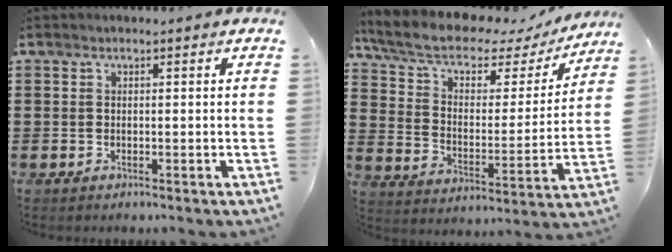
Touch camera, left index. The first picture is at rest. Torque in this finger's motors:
{"motor_torque": [1.57, -0.56, 1.02, 0.21]}